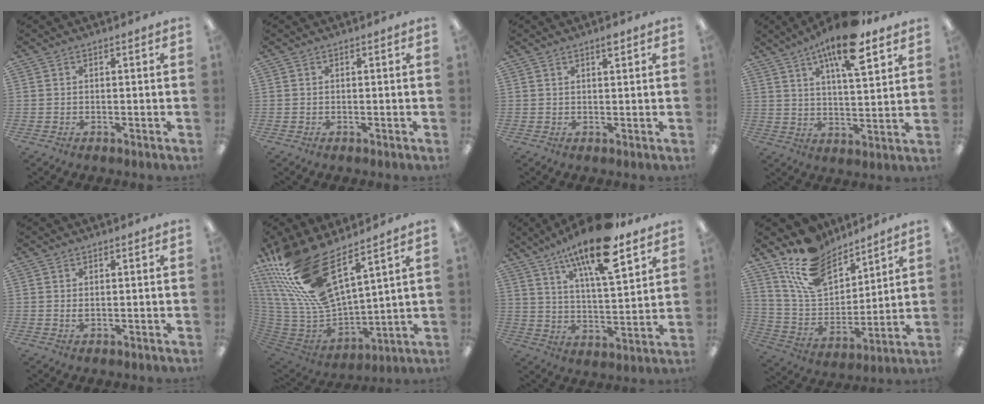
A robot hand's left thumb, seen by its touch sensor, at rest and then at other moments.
{"total": 0.0}
{"total": 2.1, "force": [1.7, 0.4, 1.2], "torque": [-0.018, -0.003, 0.027]}
{"total": 14.8, "force": [9.8, 4.4, 10.3], "torque": [-0.163, -0.046, 0.159]}
{"total": 1.6, "force": [0.6, 0.5, 1.4], "torque": [-0.028, 0.001, 0.010]}
{"total": 23.5, "force": [15.5, 8.7, 15.3], "torque": [-0.320, -0.105, 0.279]}
{"total": 18.0, "force": [12.7, 4.8, 11.9], "torque": [-0.203, -0.069, 0.208]}
{"total": 17.0, "force": [12.7, 8.8, 7.1], "torque": [-0.158, -0.065, 0.239]}